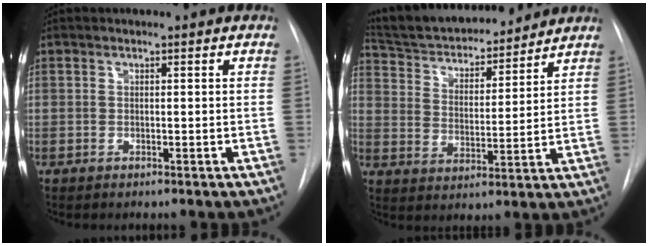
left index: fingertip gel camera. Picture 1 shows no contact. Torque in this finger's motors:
{"motor_torque": [0.01, -0.47, 0.14, 0.03]}